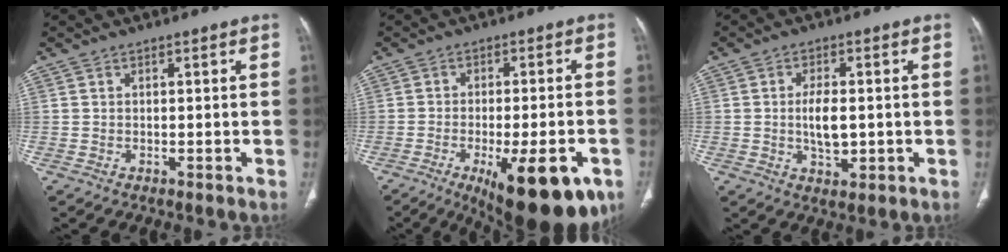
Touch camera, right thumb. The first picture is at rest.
{"total": 18.2, "force": [-8.5, 6.2, 14.9], "torque": [-0.160, 0.012, -0.109]}
{"total": 5.8, "force": [-0.3, 3.0, 5.0], "torque": [-0.082, -0.005, -0.003]}